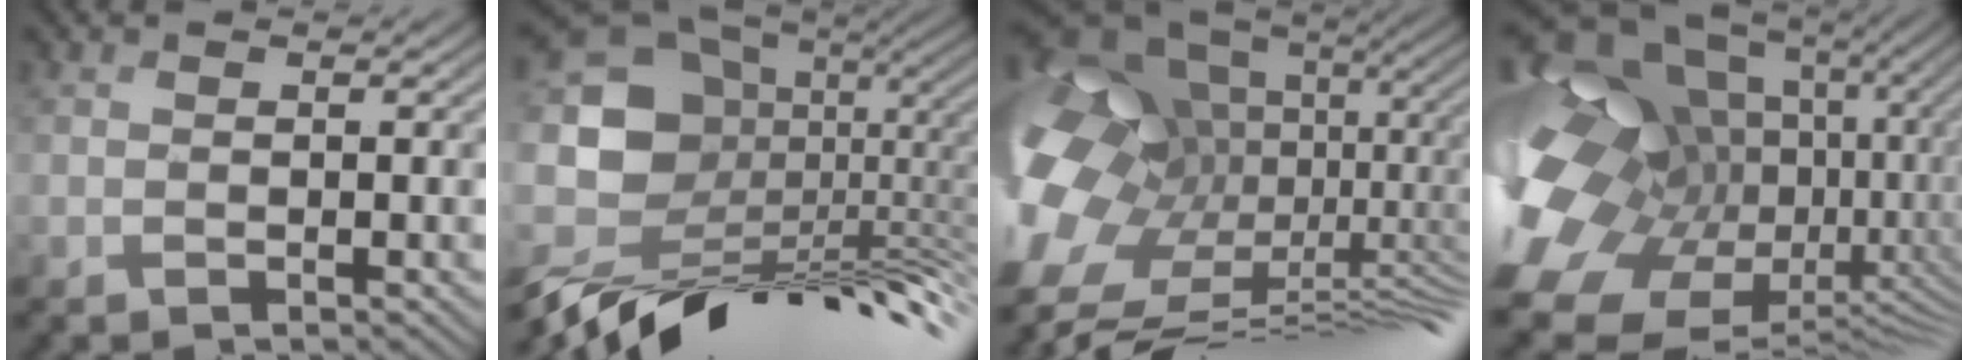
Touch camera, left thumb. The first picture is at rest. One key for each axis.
{"total": 17.8, "fx": -3.1, "fy": 9.6, "fz": 14.7, "tx": -0.238, "ty": -0.003, "tz": -0.041}
{"total": 19.1, "fx": -4.9, "fy": 12.1, "fz": 13.9, "tx": -0.288, "ty": -0.004, "tz": -0.038}
{"total": 20.2, "fx": -0.8, "fy": 14.9, "fz": 13.5, "tx": -0.316, "ty": -0.005, "tz": 0.003}